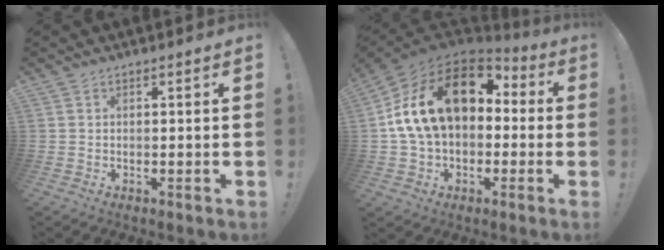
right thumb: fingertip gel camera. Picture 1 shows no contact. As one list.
[{"total": 22.6, "force": [6.1, 14.5, 16.3], "torque": [-0.276, -0.011, 0.113]}]